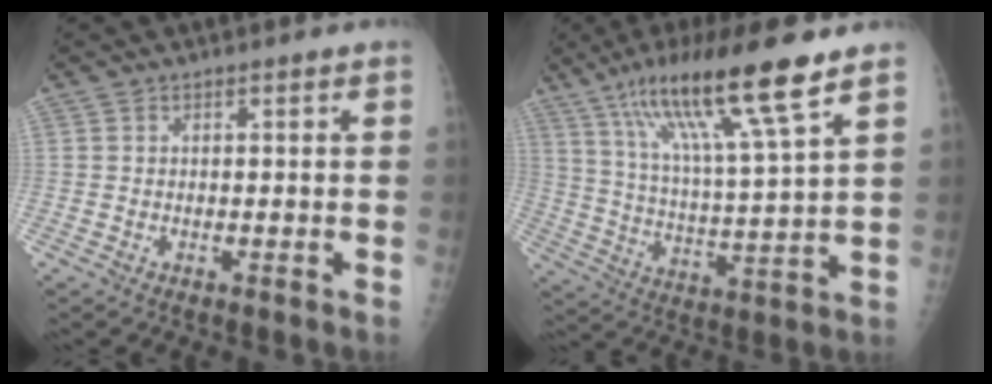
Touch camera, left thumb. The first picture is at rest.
{"total": 18.3, "force": [11.5, 1.6, 14.1], "torque": [-0.247, -0.042, 0.203]}